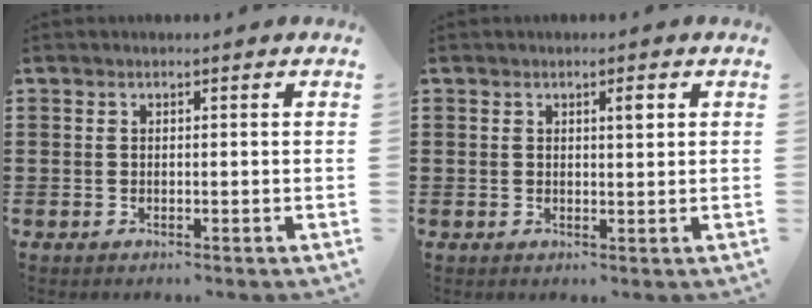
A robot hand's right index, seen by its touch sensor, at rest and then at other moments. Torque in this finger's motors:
{"motor_torque": [0.07, 0.16, 0.06, 0.00]}